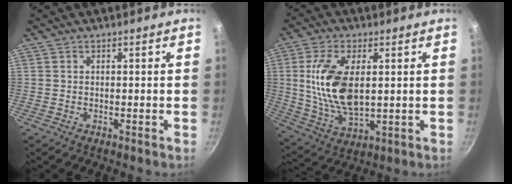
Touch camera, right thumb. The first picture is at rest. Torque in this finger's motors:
{"motor_torque": [1.27, 1.53, 1.62, 0.48, 0.59]}